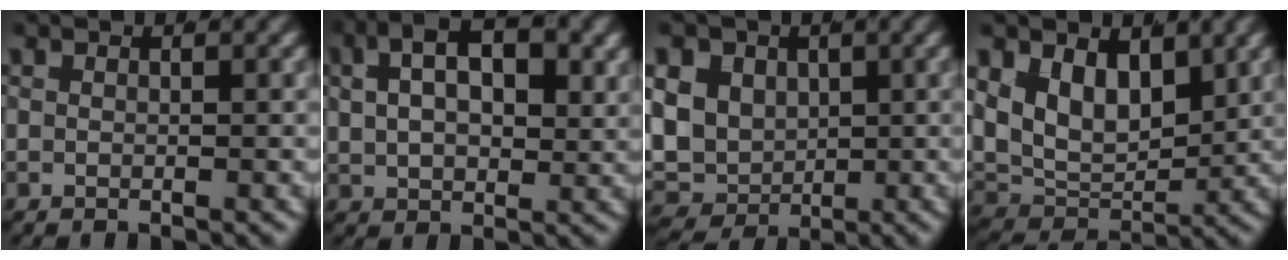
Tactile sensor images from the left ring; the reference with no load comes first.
{"total": 7.2, "force": [2.2, 4.5, 5.1], "torque": [-0.074, 0.014, 0.023]}
{"total": 11.3, "force": [-2.0, 10.2, 4.4], "torque": [-0.131, -0.053, -0.030]}
{"total": 9.7, "force": [0.2, 7.7, 5.8], "torque": [-0.109, -0.027, 0.002]}